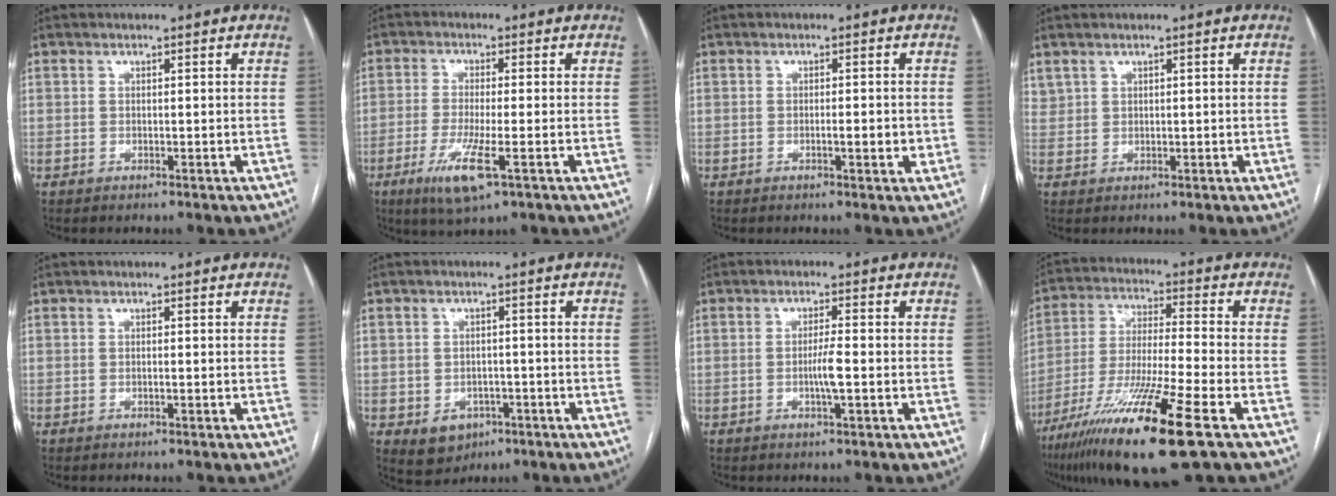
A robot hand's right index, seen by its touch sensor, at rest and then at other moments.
{"total": 7.3, "force": [-3.3, 0.7, 6.5], "torque": [-0.131, -0.020, -0.058]}
{"total": 2.3, "force": [-0.4, 0.5, 2.2], "torque": [-0.035, 0.000, -0.005]}
{"total": 1.8, "force": [1.4, 1.1, 0.4], "torque": [-0.006, 0.009, 0.033]}
{"total": 0.0}
{"total": 5.4, "force": [-2.1, 4.6, 1.9], "torque": [-0.025, 0.004, -0.018]}
{"total": 3.1, "force": [-0.7, -0.1, 3.1], "torque": [-0.058, -0.003, -0.013]}
{"total": 18.4, "force": [-10.1, 0.3, 15.4], "torque": [-0.294, -0.047, -0.183]}